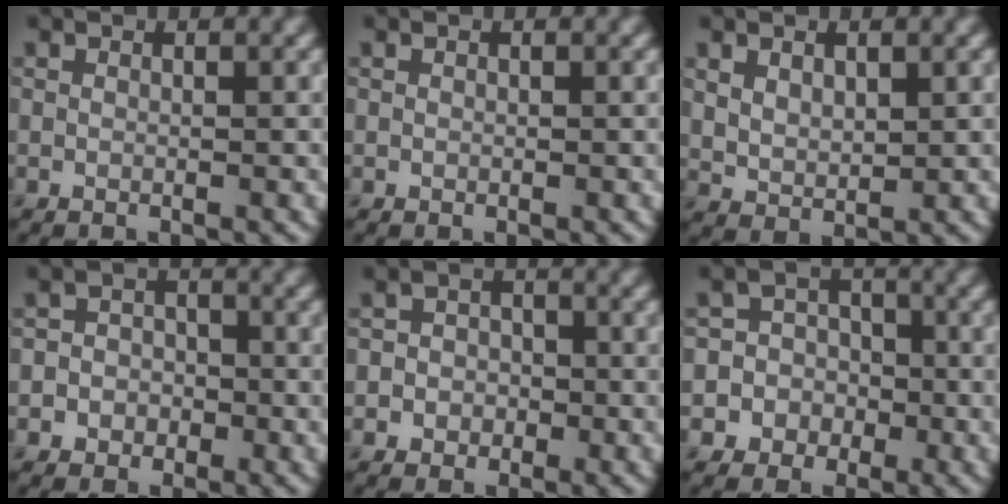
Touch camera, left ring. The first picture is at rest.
{"total": 0.0}
{"total": 2.3, "force": [1.0, 1.4, 1.4], "torque": [-0.034, -0.006, 0.025]}
{"total": 3.5, "force": [-1.0, 3.3, 0.8], "torque": [0.014, 0.011, -0.039]}
{"total": 3.3, "force": [-0.7, 3.1, 0.9], "torque": [0.009, 0.012, -0.036]}
{"total": 6.5, "force": [-1.9, 6.2, 0.3], "torque": [0.012, 0.013, -0.061]}